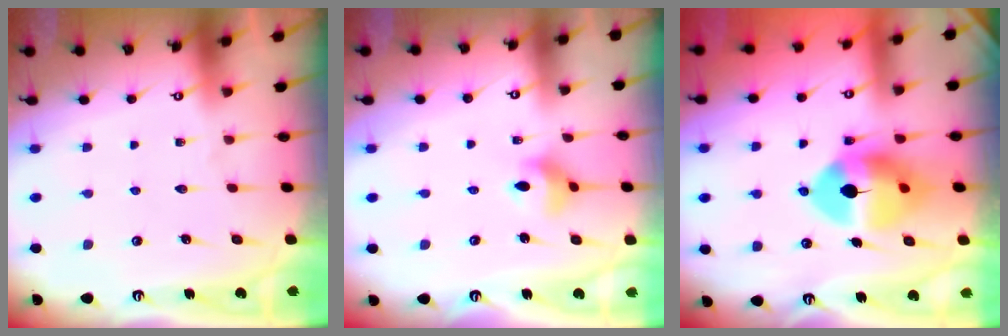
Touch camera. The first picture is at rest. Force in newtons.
{"total": 6.8, "press": 6.5, "slide": 2.0}
{"total": 11.9, "press": 11.8, "slide": 1.8}